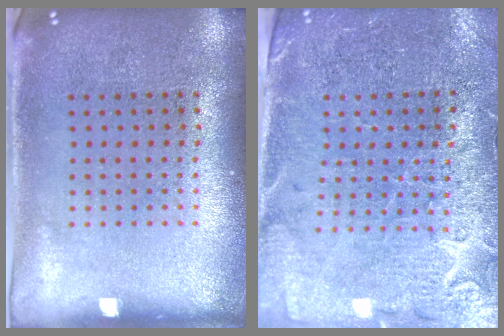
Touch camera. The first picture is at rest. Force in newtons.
{"total": 3.3, "press": 3.1, "slide": 1.3}